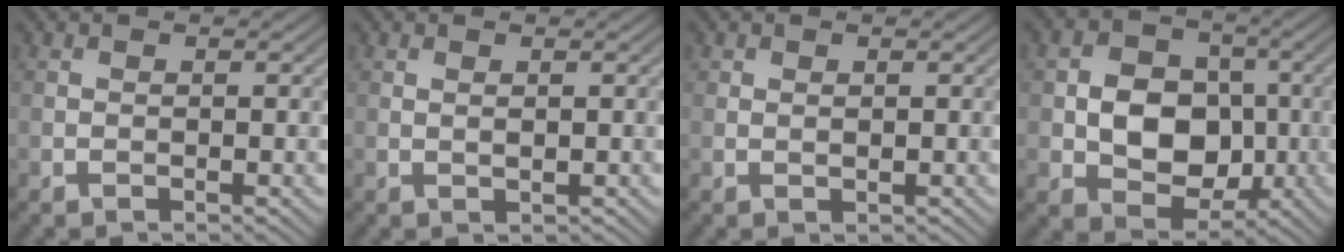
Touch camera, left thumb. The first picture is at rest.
{"total": 0.7, "force": [0.3, 0.2, 0.7], "torque": [-0.016, -0.002, 0.006]}
{"total": 0.7, "force": [0.3, 0.4, 0.4], "torque": [-0.009, -0.003, 0.008]}
{"total": 9.2, "force": [-1.0, 7.3, 5.5], "torque": [-0.109, -0.005, -0.029]}